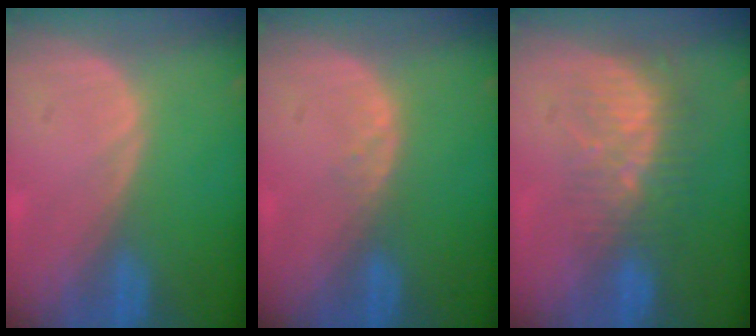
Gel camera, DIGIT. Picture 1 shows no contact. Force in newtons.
{"total": 1.0, "press": 1.0, "slide": 0.2}
{"total": 8.6, "press": 7.4, "slide": 4.3}